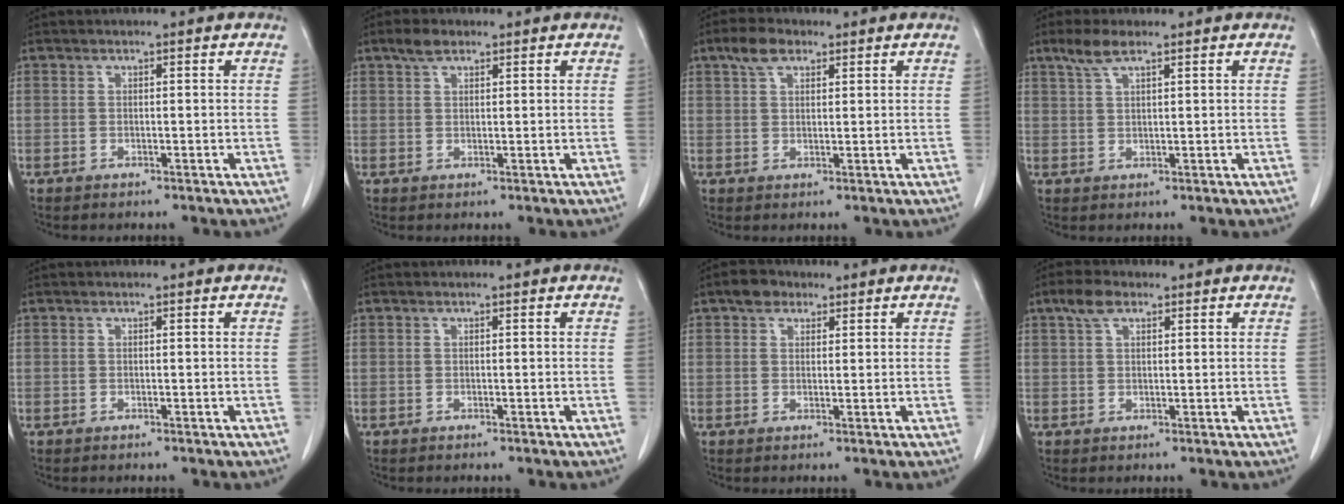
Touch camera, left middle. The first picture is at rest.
{"total": 2.4, "force": [1.8, 1.0, 1.4], "torque": [-0.032, 0.007, 0.034]}
{"total": 4.0, "force": [2.5, 1.9, 2.4], "torque": [-0.054, 0.012, 0.048]}
{"total": 3.5, "force": [2.5, 0.6, 2.4], "torque": [-0.058, 0.007, 0.053]}
{"total": 0.0}
{"total": 0.0}
{"total": 3.0, "force": [1.9, 2.0, 1.1], "torque": [-0.023, 0.010, 0.030]}
{"total": 3.3, "force": [2.0, 1.5, 2.2], "torque": [-0.050, 0.013, 0.041]}